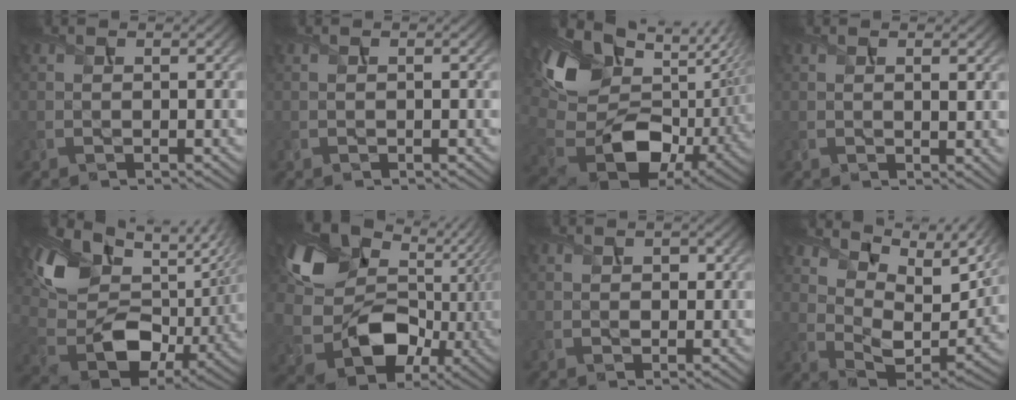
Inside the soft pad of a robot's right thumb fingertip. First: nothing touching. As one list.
[{"total": 0.0}, {"total": 18.1, "force": [3.5, 11.4, 13.5], "torque": [-0.301, -0.016, 0.077]}, {"total": 1.6, "force": [0.7, 0.3, 1.4], "torque": [-0.025, -0.004, 0.016]}, {"total": 18.1, "force": [5.4, 11.4, 12.9], "torque": [-0.281, -0.011, 0.106]}, {"total": 14.9, "force": [0.7, 11.6, 9.4], "torque": [-0.170, -0.028, 0.014]}, {"total": 1.4, "force": [0.4, 1.0, 0.9], "torque": [-0.015, -0.003, 0.007]}, {"total": 13.0, "force": [8.9, 5.5, 7.7], "torque": [-0.179, 0.003, 0.150]}]